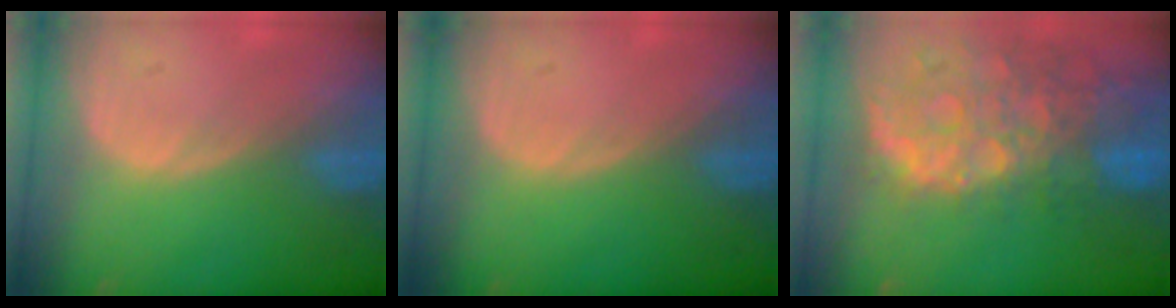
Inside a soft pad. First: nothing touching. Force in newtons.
{"total": 0.0}
{"total": 13.9, "press": 11.3, "slide": 8.1}